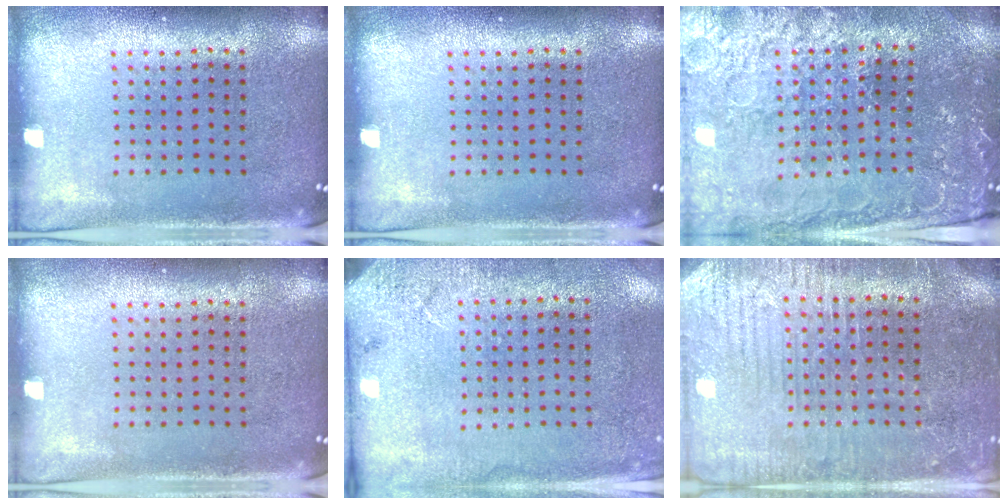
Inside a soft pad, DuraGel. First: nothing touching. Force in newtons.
{"total": 0.0}
{"total": 3.2, "press": 3.1, "slide": 0.5}
{"total": 0.0}
{"total": 2.7, "press": 2.2, "slide": 1.5}
{"total": 3.4, "press": 3.3, "slide": 0.9}